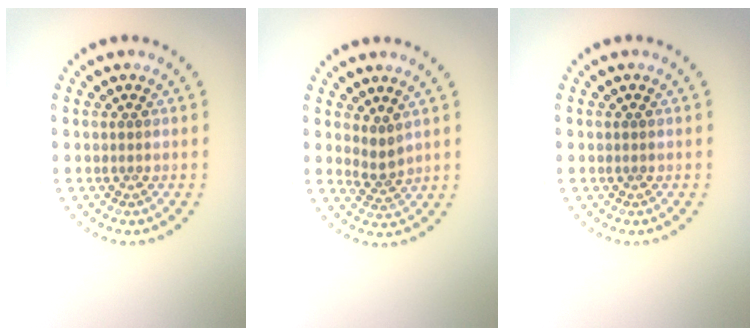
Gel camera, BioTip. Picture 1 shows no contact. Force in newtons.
{"total": 2.1, "press": 1.4, "slide": 1.5}
{"total": 0.0}